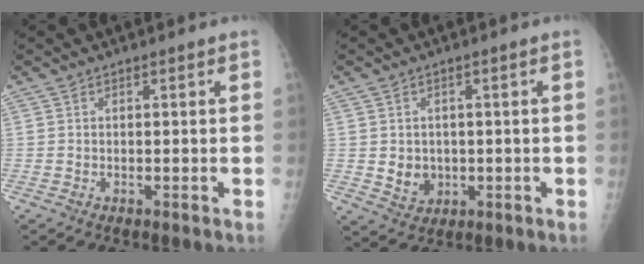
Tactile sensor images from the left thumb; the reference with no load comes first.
{"total": 5.1, "force": [-0.2, 4.3, 2.6], "torque": [-0.022, -0.002, 0.010]}